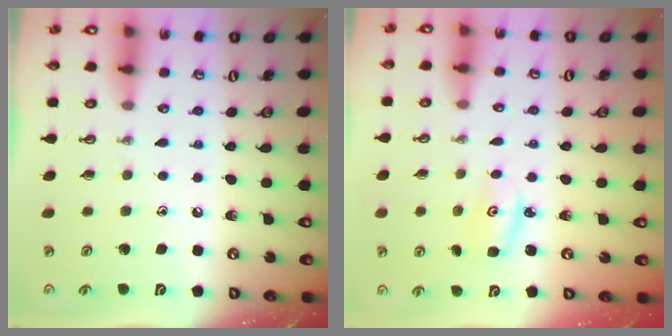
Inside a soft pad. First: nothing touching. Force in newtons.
{"total": 2.8, "press": 2.8, "slide": 0.3}